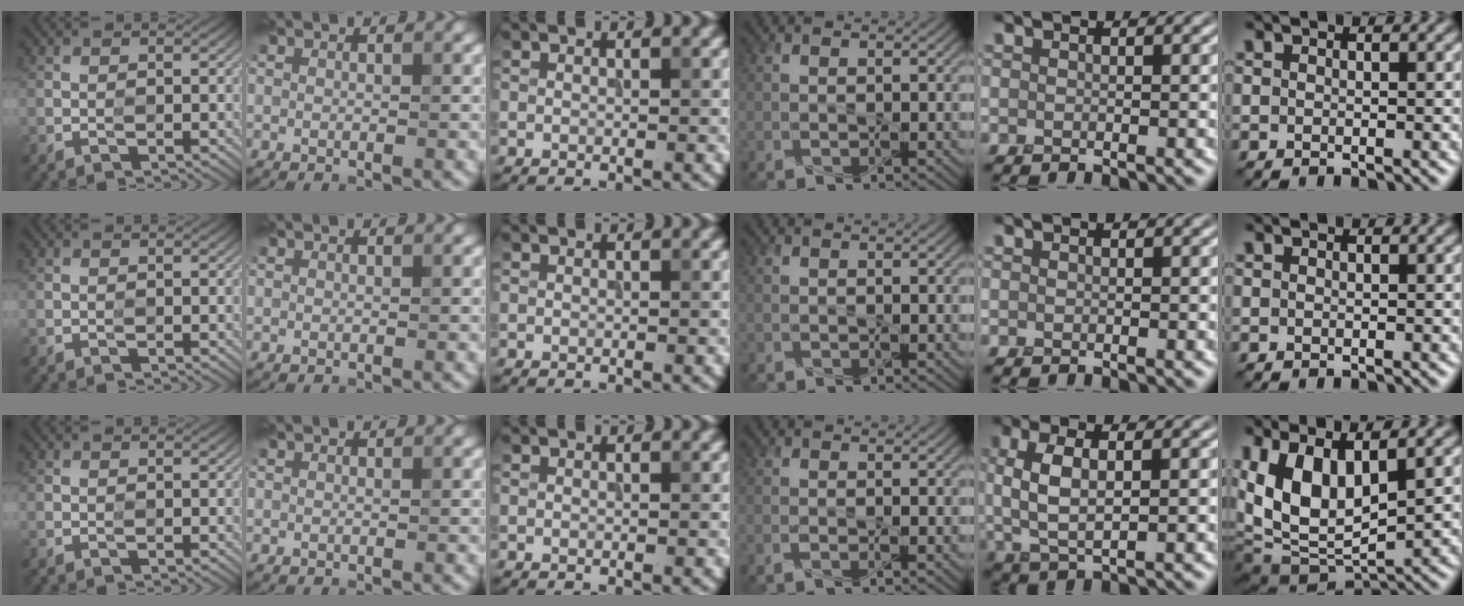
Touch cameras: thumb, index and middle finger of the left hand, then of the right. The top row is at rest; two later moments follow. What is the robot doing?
{"motion": "press", "object": "memory foam"}